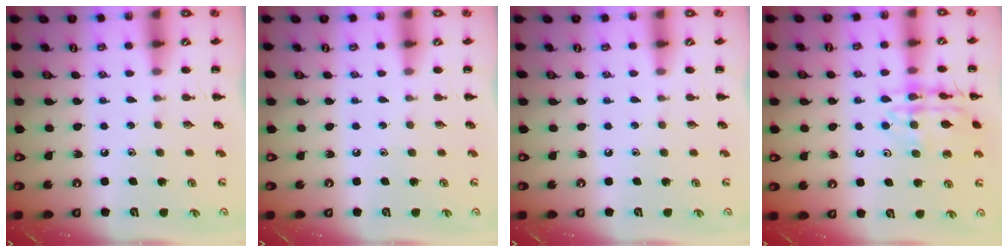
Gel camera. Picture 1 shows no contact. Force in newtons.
{"total": 0.0}
{"total": 0.0}
{"total": 14.8, "press": 14.7, "slide": 1.4}